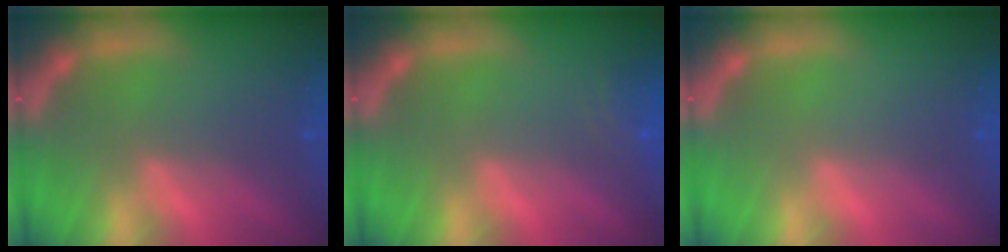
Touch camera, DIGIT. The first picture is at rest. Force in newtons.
{"total": 1.9}
{"total": 0.0}